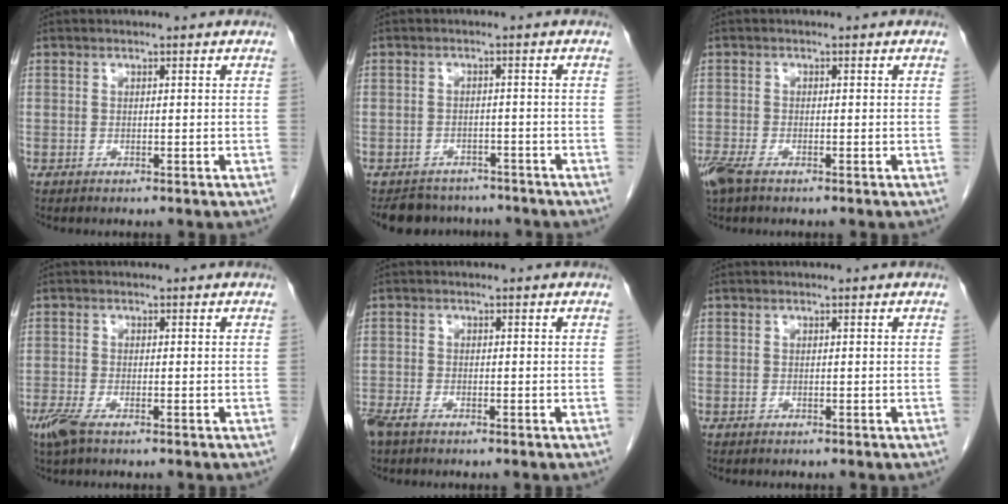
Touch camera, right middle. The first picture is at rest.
{"total": 7.2, "force": [-6.5, 2.9, 0.9], "torque": [-0.008, 0.003, -0.086]}
{"total": 3.9, "force": [-2.7, 1.2, 2.5], "torque": [-0.060, -0.011, -0.050]}
{"total": 3.3, "force": [-2.2, 0.8, 2.3], "torque": [-0.057, -0.009, -0.043]}
{"total": 3.3, "force": [-2.4, 1.2, 1.9], "torque": [-0.046, -0.007, -0.043]}
{"total": 0.0}